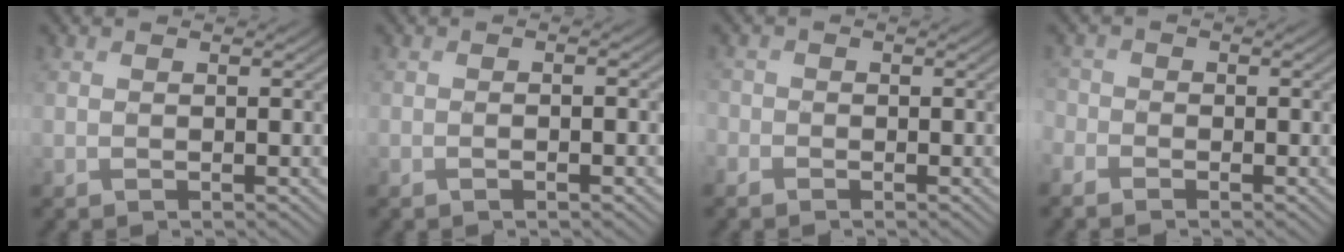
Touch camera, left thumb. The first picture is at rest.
{"total": 1.5, "force": [-0.6, 0.2, 1.3], "torque": [-0.022, 0.003, -0.011]}
{"total": 1.5, "force": [-1.0, 1.1, 0.1], "torque": [-0.003, -0.003, -0.028]}
{"total": 2.3, "force": [-1.7, 1.5, 0.6], "torque": [-0.022, -0.006, -0.044]}